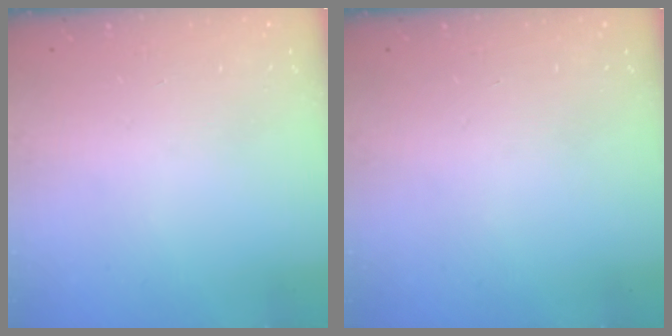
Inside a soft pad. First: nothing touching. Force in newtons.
{"total": 0.0}